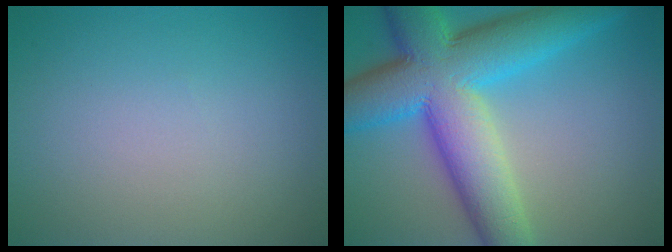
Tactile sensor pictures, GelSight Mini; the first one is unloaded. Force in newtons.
{"total": 12.7, "press": 12.7, "slide": 0.4}